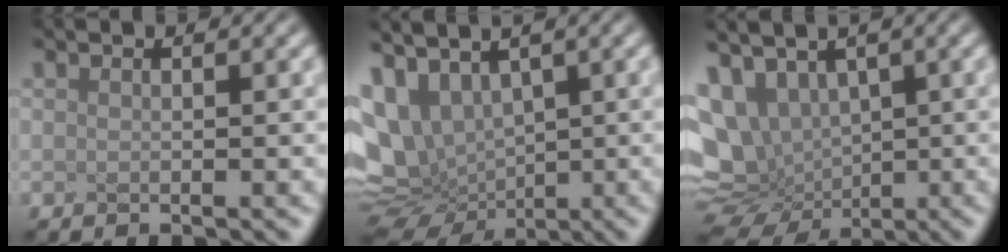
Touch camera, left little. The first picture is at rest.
{"total": 7.5, "force": [-0.5, 4.7, 5.8], "torque": [-0.162, -0.023, 0.070]}
{"total": 7.2, "force": [0.2, 5.2, 5.0], "torque": [-0.128, -0.017, 0.074]}